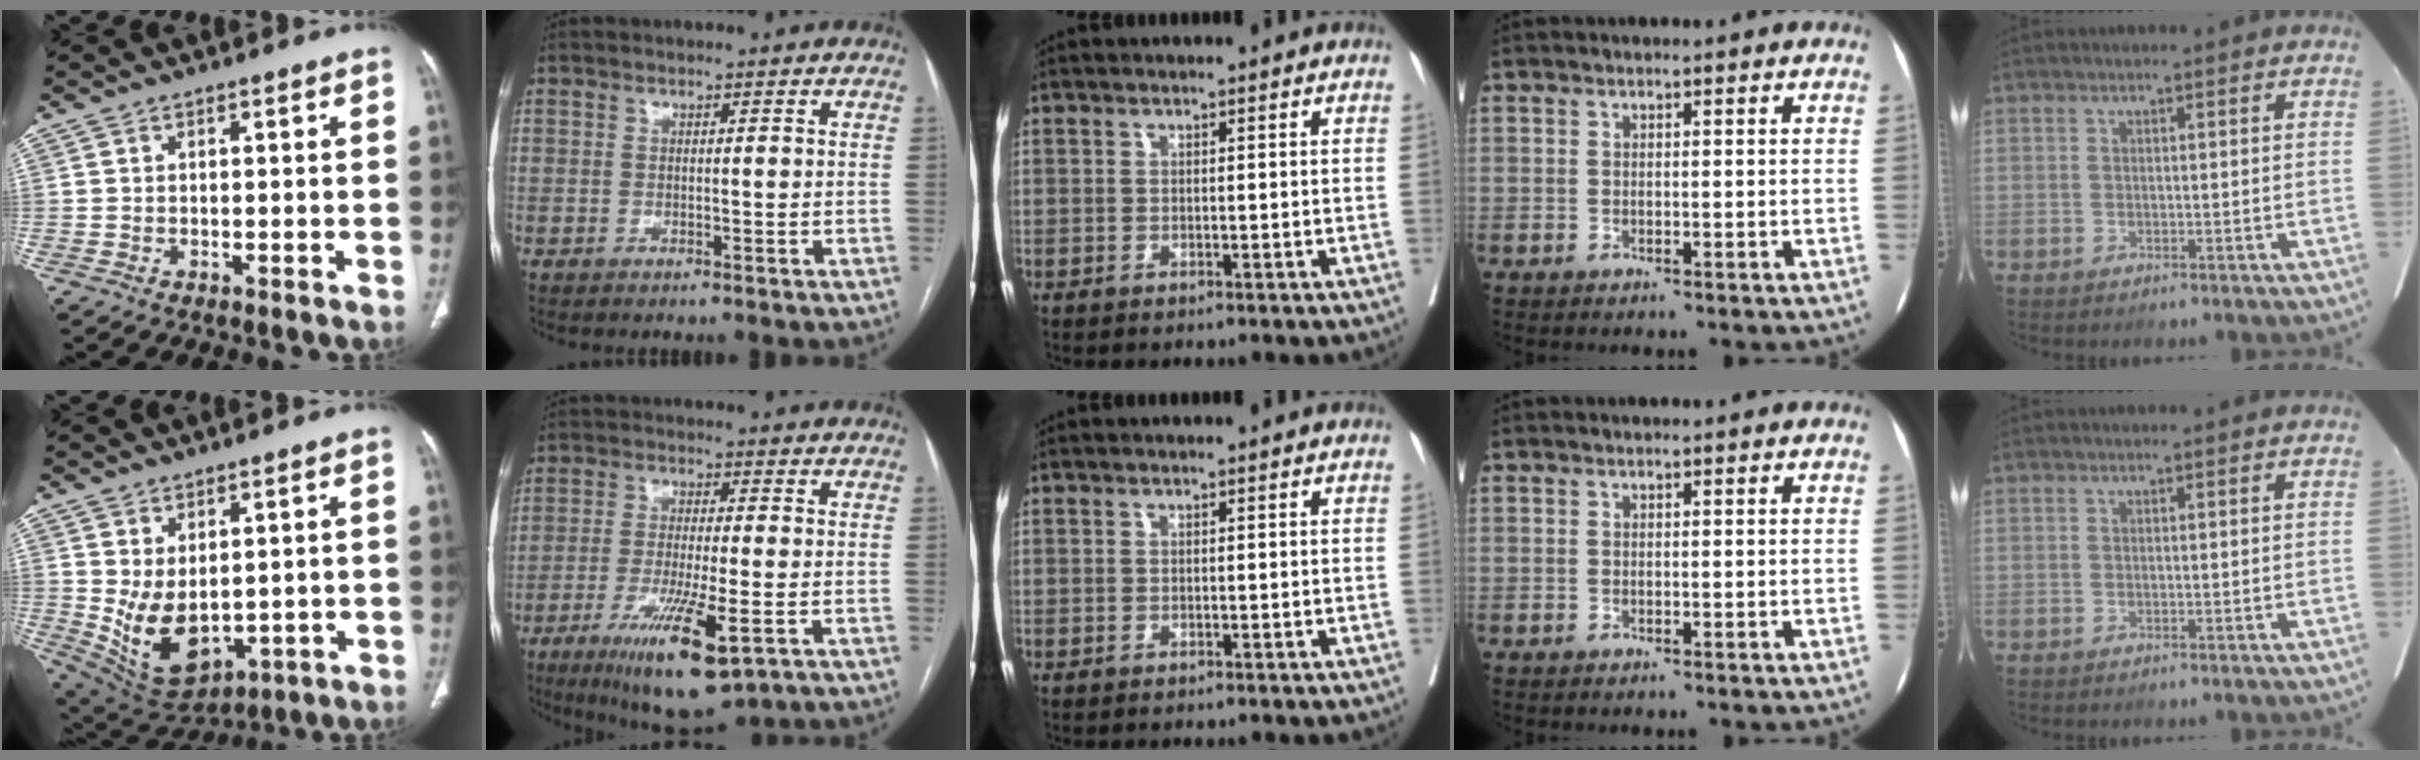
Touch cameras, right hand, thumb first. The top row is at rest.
{"thumb": {"total": 11.4, "force": [0.2, 7.2, 8.9], "torque": [-0.141, -0.015, 0.041]}, "index": {"total": 12.9, "force": [-6.0, 2.0, 11.2], "torque": [-0.197, -0.035, -0.094]}}